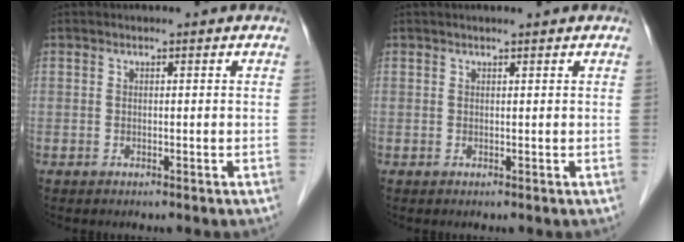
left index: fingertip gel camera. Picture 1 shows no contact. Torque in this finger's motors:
{"motor_torque": [0.27, -0.30, 0.06, -0.01]}